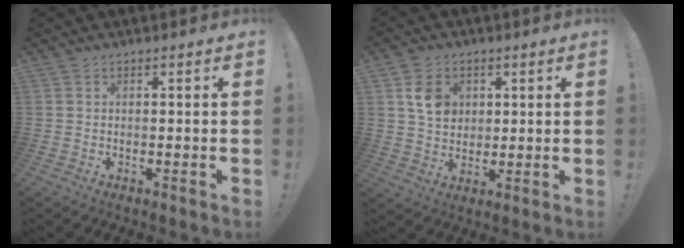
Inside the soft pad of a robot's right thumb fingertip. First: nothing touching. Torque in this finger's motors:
{"motor_torque": [0.05, 0.09, 0.28, 0.18, 0.01]}